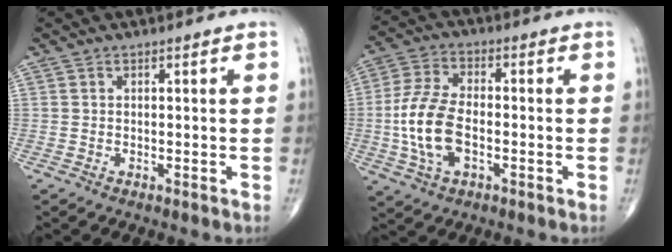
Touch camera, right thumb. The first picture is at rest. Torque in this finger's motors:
{"motor_torque": [0.29, 0.41, 1.14, -0.18, 0.48]}